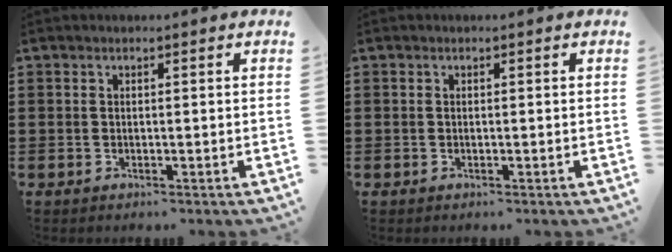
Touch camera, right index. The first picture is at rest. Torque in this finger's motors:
{"motor_torque": [2.14, 0.00, 0.02, 0.01]}